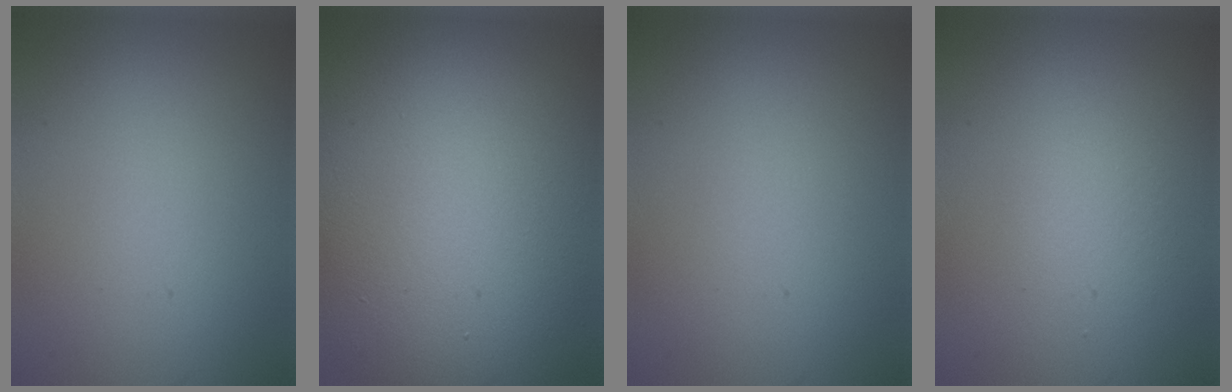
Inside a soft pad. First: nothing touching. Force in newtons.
{"total": 17.3, "press": 17.3, "slide": 1.2}
{"total": 0.0}
{"total": 1.7, "press": 1.7, "slide": 0.1}